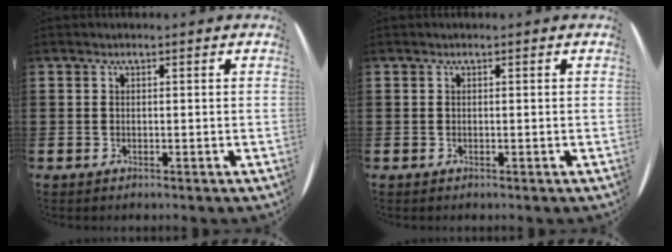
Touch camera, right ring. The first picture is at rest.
{"total": 0.0}